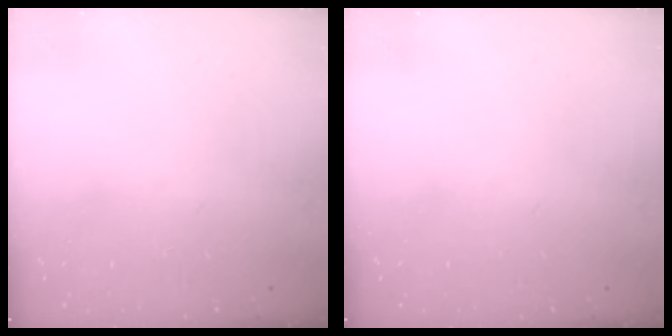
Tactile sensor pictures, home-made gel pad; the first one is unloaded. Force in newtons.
{"total": 0.0}